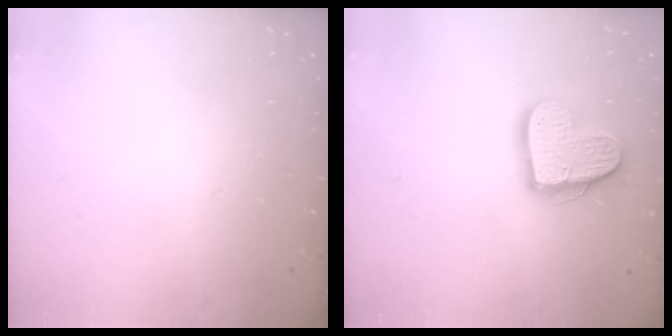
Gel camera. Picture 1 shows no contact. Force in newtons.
{"total": 15.4, "press": 15.4, "slide": 1.2}